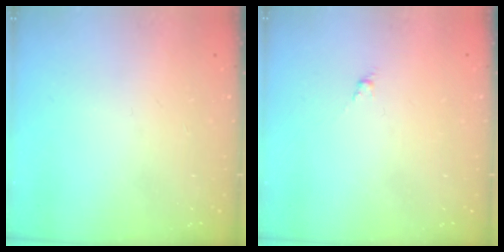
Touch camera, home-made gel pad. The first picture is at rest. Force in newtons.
{"total": 0.0}